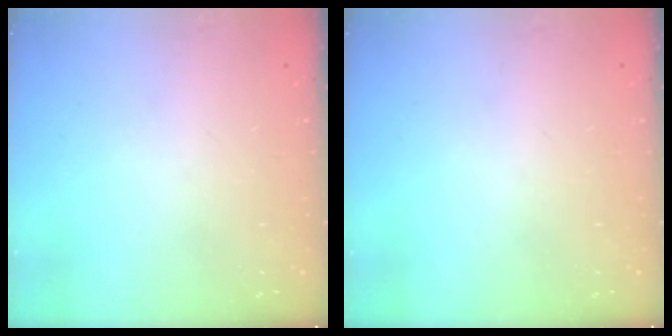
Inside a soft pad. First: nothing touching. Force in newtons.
{"total": 0.0}